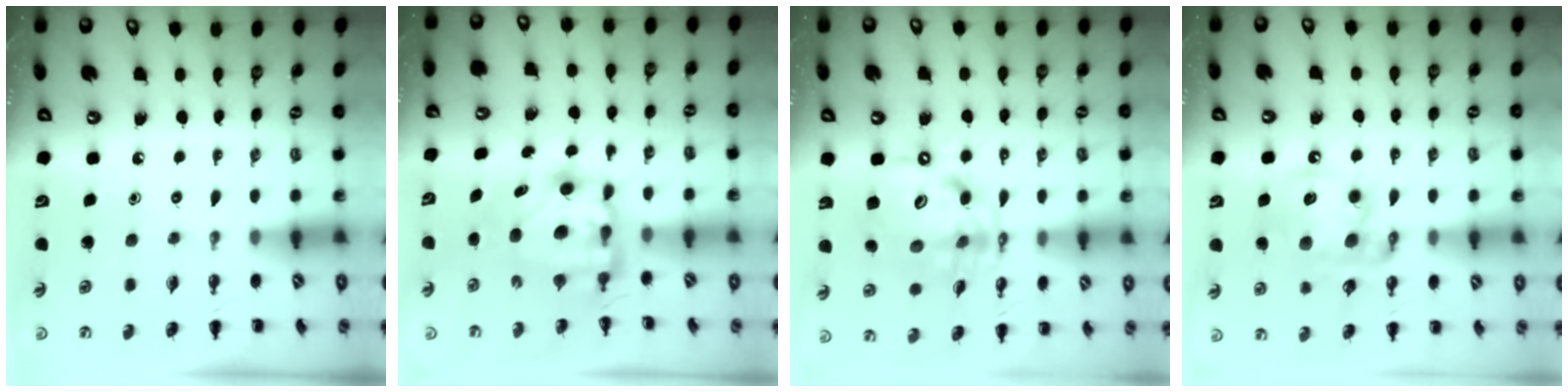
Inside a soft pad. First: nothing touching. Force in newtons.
{"total": 7.7, "press": 7.5, "slide": 1.6}
{"total": 14.2, "press": 13.8, "slide": 3.4}
{"total": 13.0, "press": 12.6, "slide": 3.0}